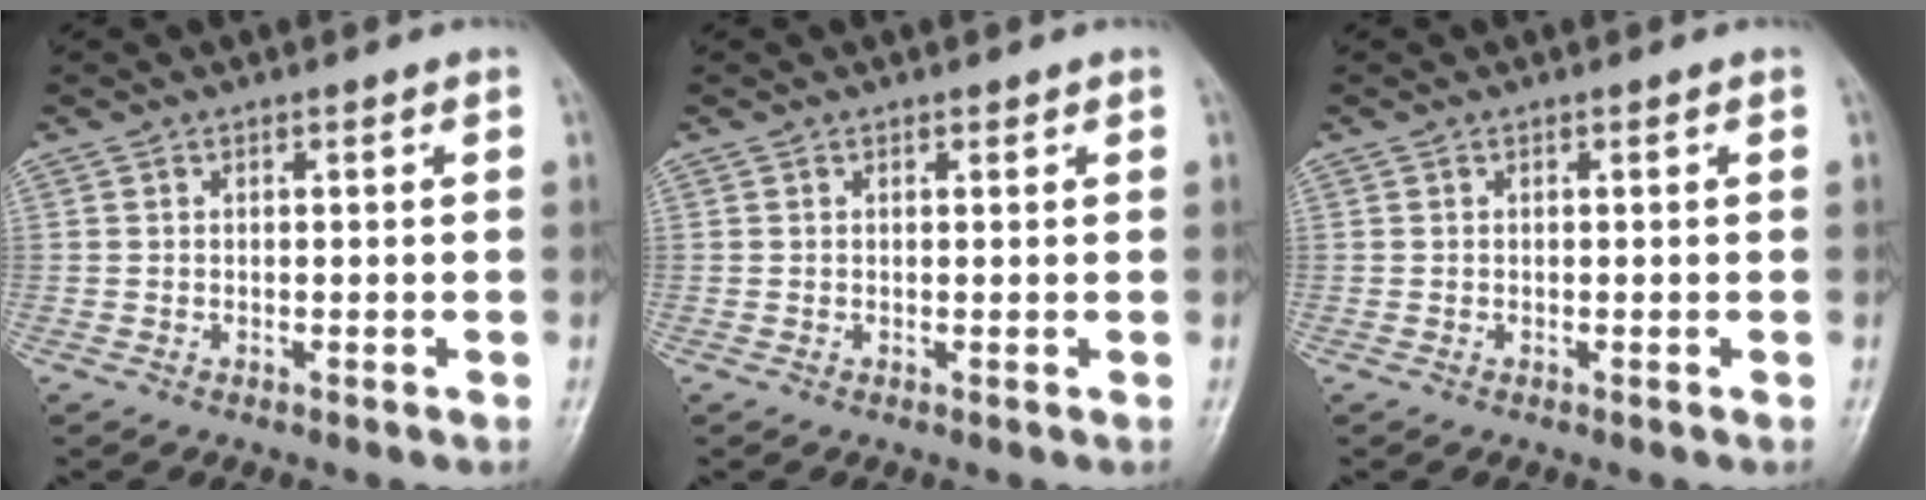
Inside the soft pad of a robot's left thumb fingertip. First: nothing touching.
{"total": 0.7, "force": [0.5, 0.4, 0.2], "torque": [0.001, -0.004, 0.005]}
{"total": 0.0}